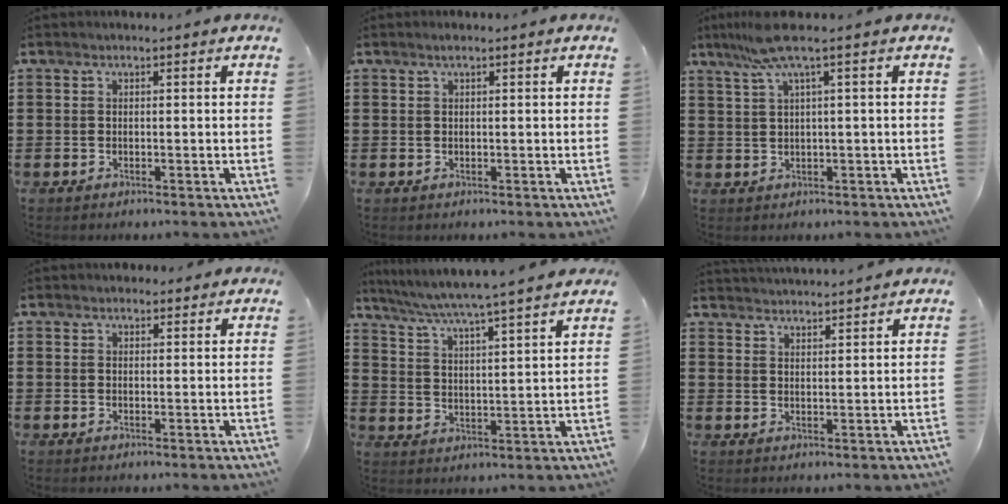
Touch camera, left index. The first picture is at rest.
{"total": 0.8, "force": [0.5, 0.1, 0.6], "torque": [-0.011, 0.002, 0.008]}
{"total": 5.5, "force": [2.3, 0.1, 5.0], "torque": [-0.108, -0.001, 0.039]}
{"total": 2.0, "force": [1.9, 0.7, 0.2], "torque": [-0.008, 0.003, 0.037]}
{"total": 5.0, "force": [4.5, -1.1, 1.9], "torque": [-0.057, -0.037, 0.070]}
{"total": 2.9, "force": [2.9, -0.4, -0.2], "torque": [-0.004, -0.013, 0.055]}